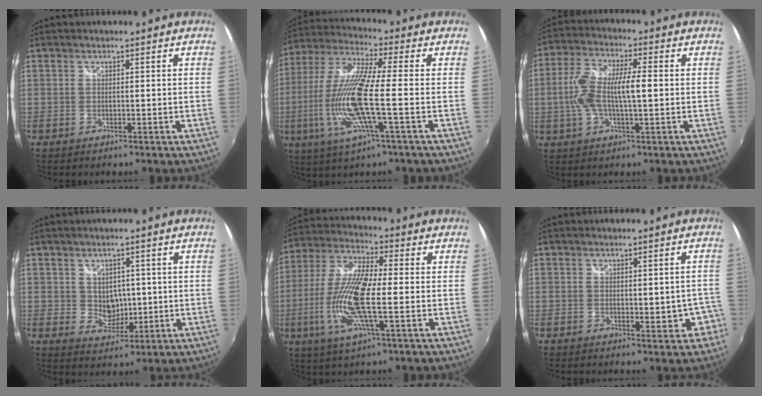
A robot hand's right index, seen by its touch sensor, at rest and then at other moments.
{"total": 16.3, "force": [-3.6, 1.5, 15.8], "torque": [-0.314, -0.012, -0.069]}
{"total": 10.6, "force": [-0.2, 3.0, 10.2], "torque": [-0.207, 0.010, -0.002]}
{"total": 4.4, "force": [0.8, 3.9, 2.0], "torque": [-0.033, 0.005, 0.023]}
{"total": 15.2, "force": [-2.8, 3.2, 14.6], "torque": [-0.301, -0.005, -0.055]}
{"total": 3.3, "force": [-1.2, 1.9, 2.4], "torque": [-0.027, 0.007, -0.006]}